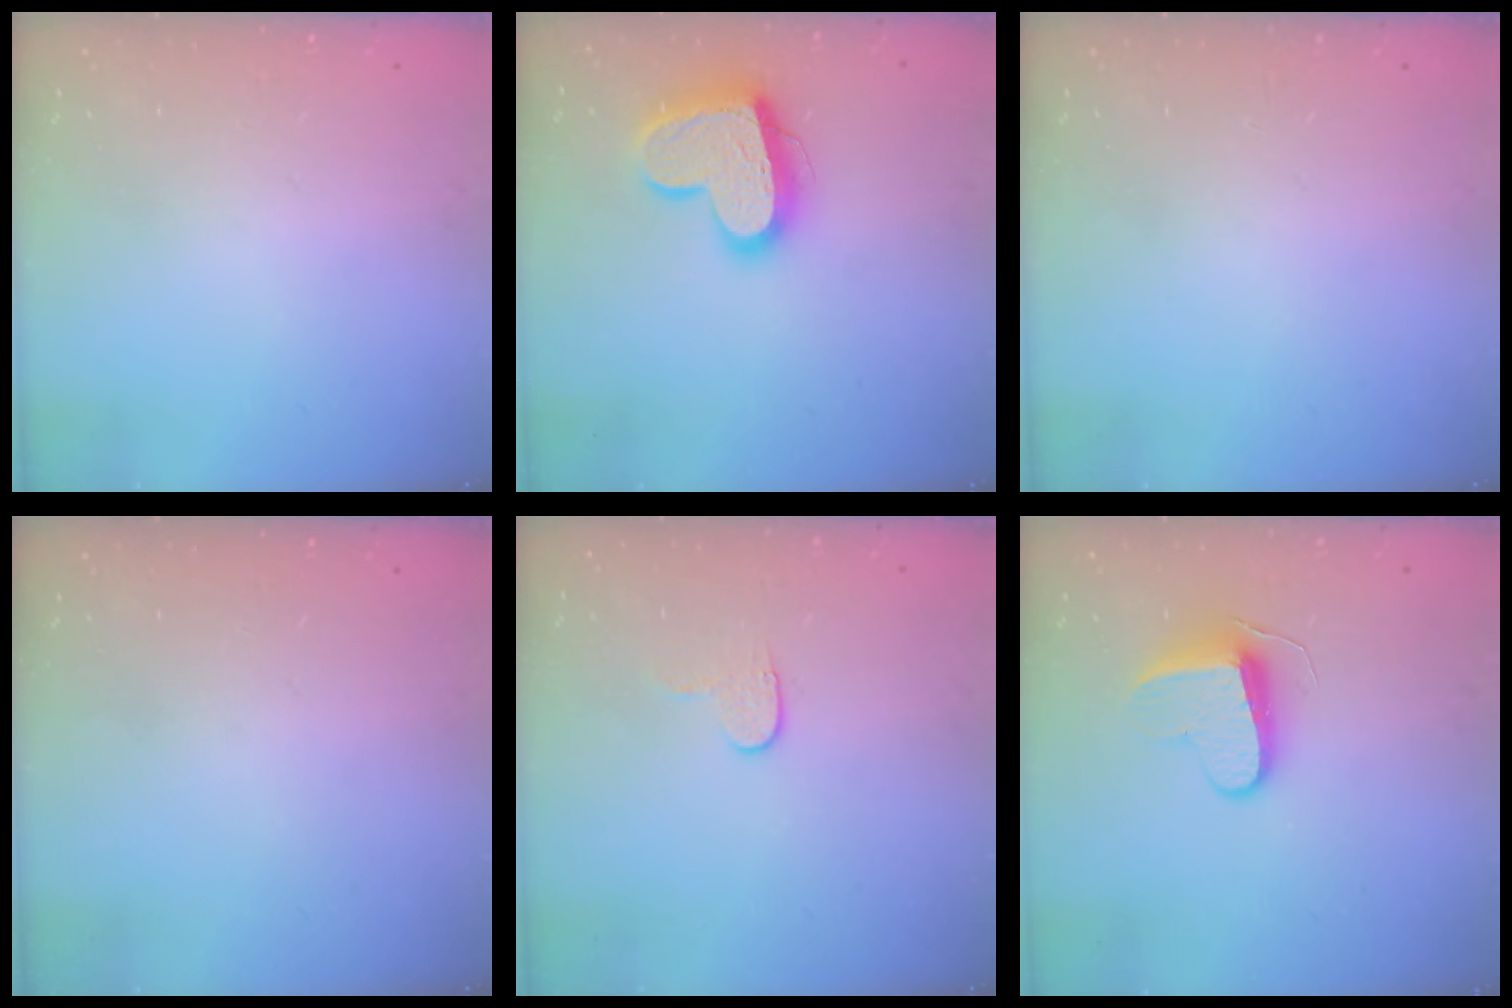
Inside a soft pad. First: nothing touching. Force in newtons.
{"total": 16.6, "press": 16.5, "slide": 1.4}
{"total": 0.0}
{"total": 0.0}
{"total": 3.8, "press": 3.8, "slide": 0.3}
{"total": 9.0, "press": 9.0, "slide": 0.4}